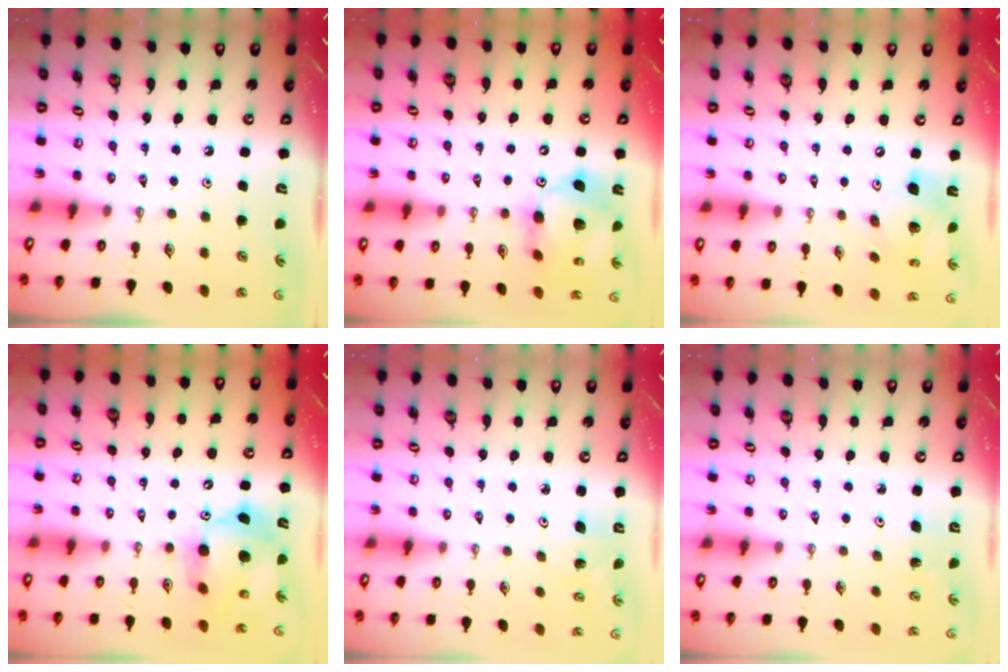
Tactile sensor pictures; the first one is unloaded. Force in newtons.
{"total": 14.4, "press": 14.3, "slide": 1.4}
{"total": 15.2, "press": 15.1, "slide": 2.1}
{"total": 12.9, "press": 12.9, "slide": 1.0}
{"total": 3.8, "press": 3.8, "slide": 0.2}
{"total": 3.0, "press": 3.0, "slide": 0.2}